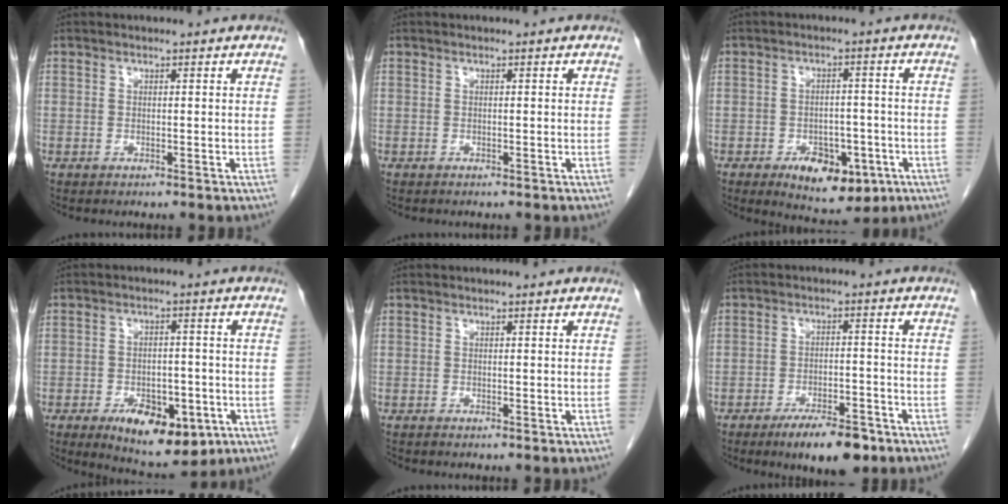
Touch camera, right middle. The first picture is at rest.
{"total": 0.9, "force": [-0.8, 0.2, 0.3], "torque": [-0.011, -0.002, -0.011]}
{"total": 9.0, "force": [-4.4, 4.8, 6.3], "torque": [-0.087, -0.002, -0.056]}
{"total": 10.9, "force": [-5.2, 5.2, 8.0], "torque": [-0.112, -0.007, -0.068]}
{"total": 0.0}
{"total": 8.4, "force": [-5.9, 2.6, 5.4], "torque": [-0.079, -0.004, -0.089]}